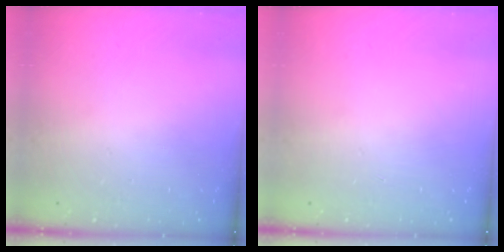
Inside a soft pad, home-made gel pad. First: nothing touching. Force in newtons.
{"total": 0.0}